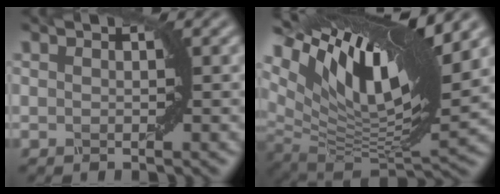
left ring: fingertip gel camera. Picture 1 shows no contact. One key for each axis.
{"total": 13.6, "fx": 6.8, "fy": 5.2, "fz": 10.6, "tx": -0.189, "ty": 0.012, "tz": 0.122}